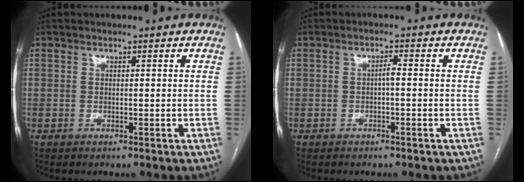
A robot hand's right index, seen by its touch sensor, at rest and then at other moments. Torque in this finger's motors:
{"motor_torque": [0.19, -0.04, 0.10, 0.03]}